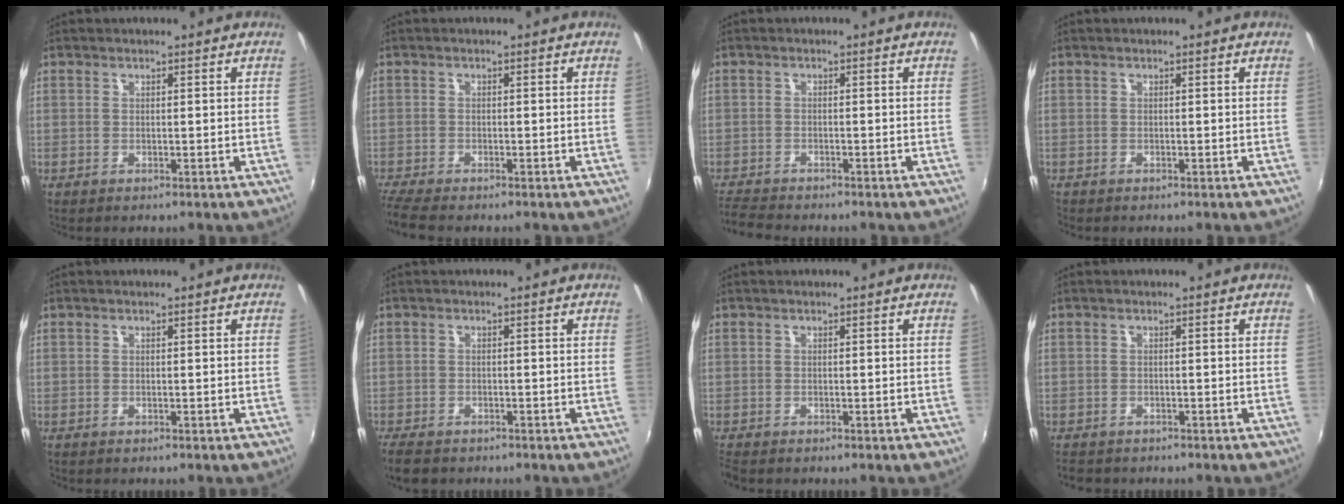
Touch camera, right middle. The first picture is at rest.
{"total": 4.6, "force": [-4.1, 0.5, 2.2], "torque": [-0.061, -0.023, -0.076]}
{"total": 4.9, "force": [-4.7, 0.5, 1.2], "torque": [-0.043, -0.023, -0.089]}
{"total": 0.0}
{"total": 0.0}
{"total": 5.2, "force": [-4.3, 2.2, 2.1], "torque": [-0.062, -0.022, -0.078]}
{"total": 1.1, "force": [-1.0, 0.4, 0.3], "torque": [-0.009, -0.007, -0.020]}
{"total": 2.9, "force": [-2.5, 1.3, 0.7], "torque": [-0.023, -0.014, -0.041]}